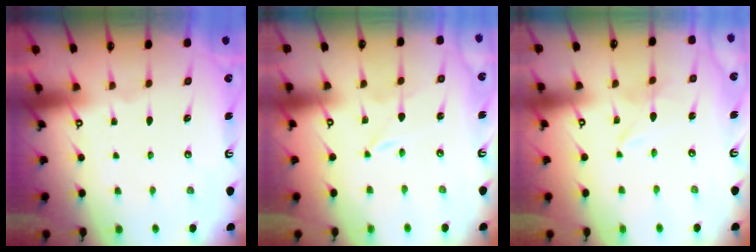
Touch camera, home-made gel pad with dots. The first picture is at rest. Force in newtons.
{"total": 0.0}
{"total": 1.1, "press": 1.1, "slide": 0.1}